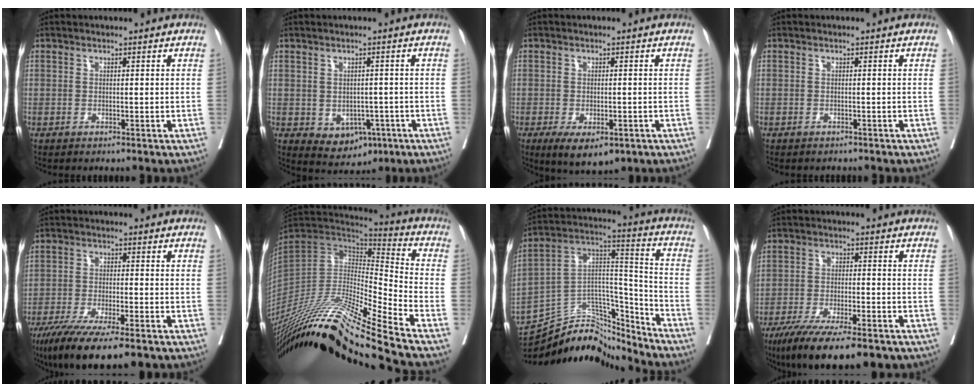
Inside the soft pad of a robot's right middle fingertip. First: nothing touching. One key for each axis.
{"total": 5.5, "fx": -1.9, "fy": 4.0, "fz": 3.3, "tx": -0.039, "ty": 0.002, "tz": -0.013}
{"total": 7.3, "fx": -4.2, "fy": 3.2, "fz": 5.1, "tx": -0.072, "ty": -0.012, "tz": -0.059}
{"total": 1.9, "fx": -1.7, "fy": 0.7, "fz": 0.5, "tx": -0.014, "ty": -0.003, "tz": -0.022}
{"total": 13.6, "fx": -9.8, "fy": 2.1, "fz": 9.1, "tx": -0.150, "ty": -0.033, "tz": -0.159}
{"total": 29.0, "fx": -23.6, "fy": -1.7, "fz": 16.7, "tx": -0.302, "ty": -0.053, "tz": -0.414}
{"total": 17.2, "fx": -16.5, "fy": 3.9, "fz": 3.1, "tx": -0.046, "ty": 0.063, "tz": -0.276}
{"total": 15.9, "fx": -11.9, "fy": 3.2, "fz": 10.1, "tx": -0.146, "ty": -0.028, "tz": -0.186}